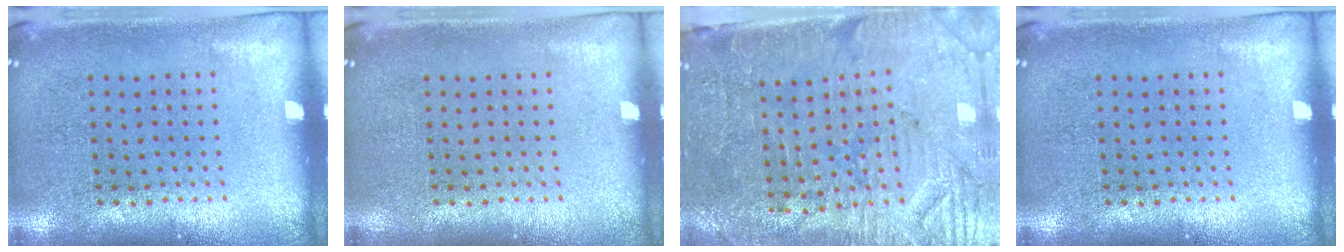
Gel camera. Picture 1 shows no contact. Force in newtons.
{"total": 0.0}
{"total": 3.7, "press": 3.3, "slide": 1.6}
{"total": 0.0}